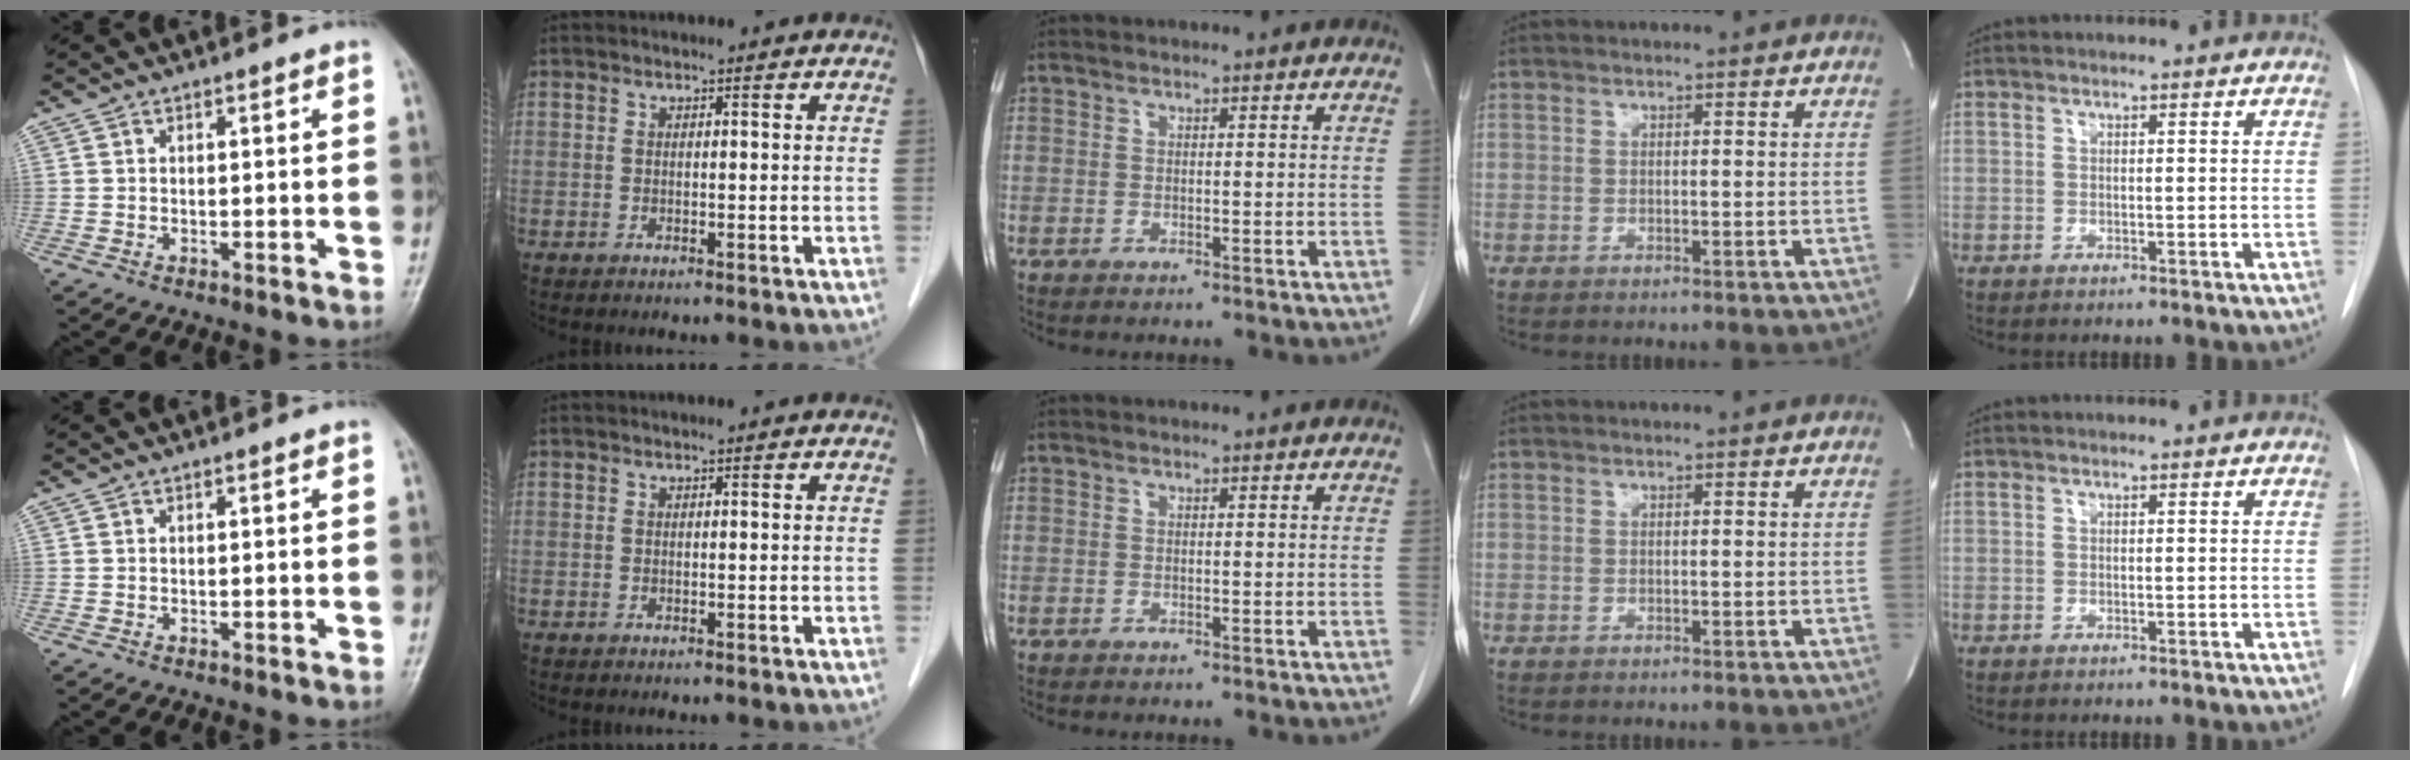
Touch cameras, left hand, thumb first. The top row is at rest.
{}